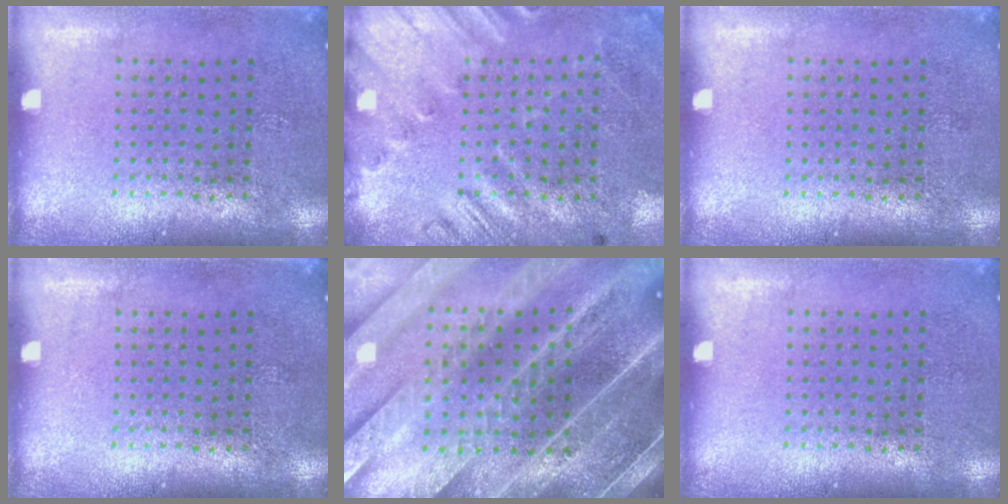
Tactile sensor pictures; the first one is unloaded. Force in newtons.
{"total": 2.7, "press": 1.9, "slide": 1.9}
{"total": 0.0}
{"total": 0.0}
{"total": 5.5, "press": 4.7, "slide": 2.9}
{"total": 0.0}